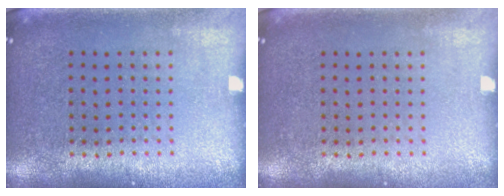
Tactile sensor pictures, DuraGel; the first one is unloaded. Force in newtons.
{"total": 0.0}